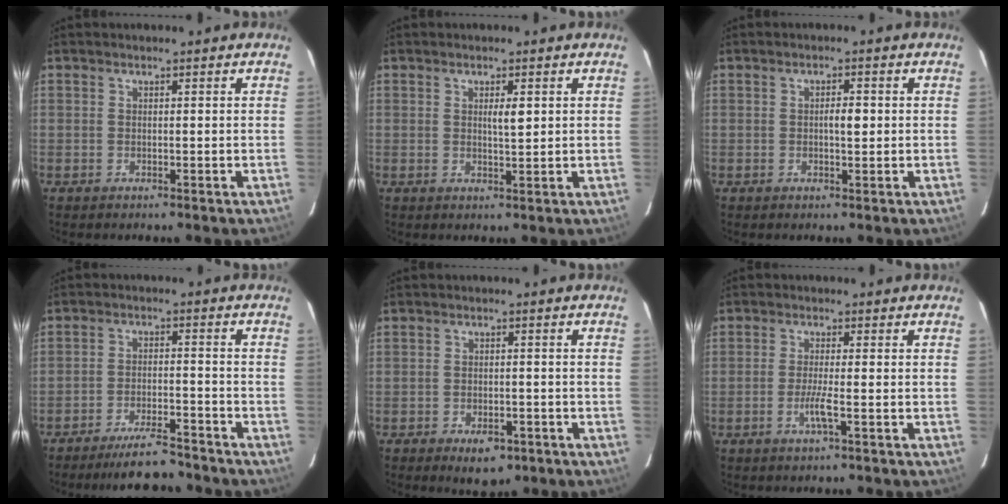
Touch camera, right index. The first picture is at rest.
{"total": 2.2, "force": [0.7, 0.4, 2.1], "torque": [-0.035, -0.002, 0.009]}
{"total": 2.2, "force": [0.0, 0.6, 2.1], "torque": [-0.036, 0.003, 0.001]}
{"total": 8.3, "force": [-7.6, 0.8, 3.1], "torque": [-0.046, -0.010, -0.126]}
{"total": 4.4, "force": [-2.6, 2.2, 2.8], "torque": [-0.041, 0.000, -0.031]}
{"total": 2.9, "force": [-1.0, -0.3, 2.7], "torque": [-0.055, -0.005, -0.023]}